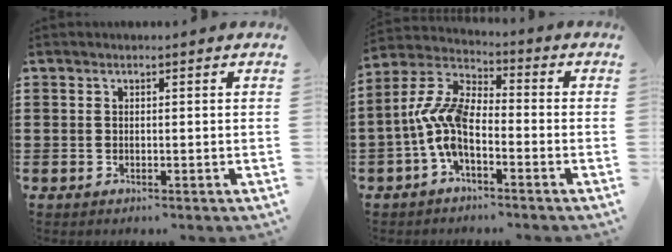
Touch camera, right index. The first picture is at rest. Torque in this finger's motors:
{"motor_torque": [1.74, 0.40, 0.78, 0.21]}